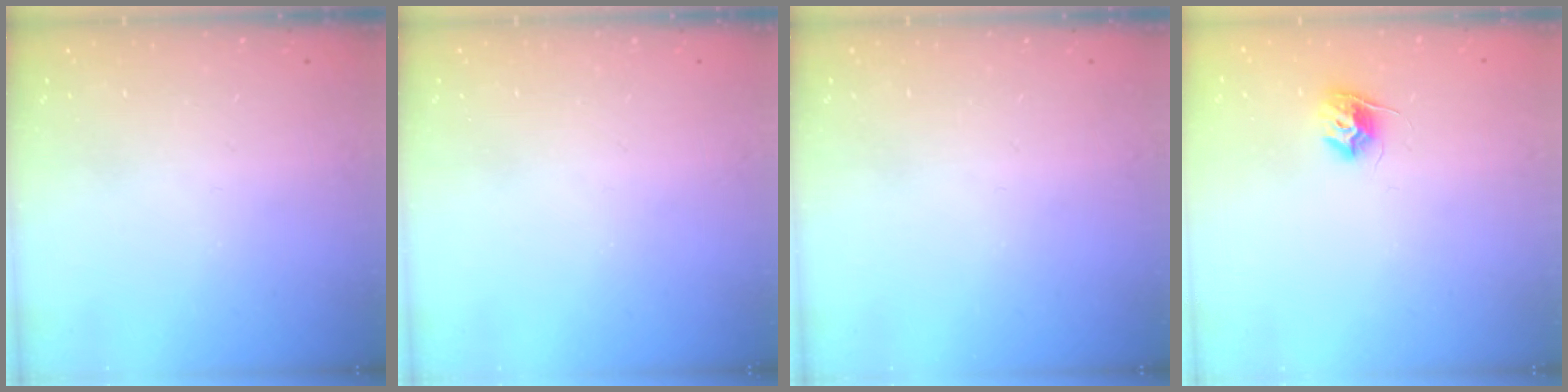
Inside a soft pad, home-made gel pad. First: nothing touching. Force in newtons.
{"total": 0.0}
{"total": 0.0}
{"total": 8.3, "press": 8.2, "slide": 0.6}